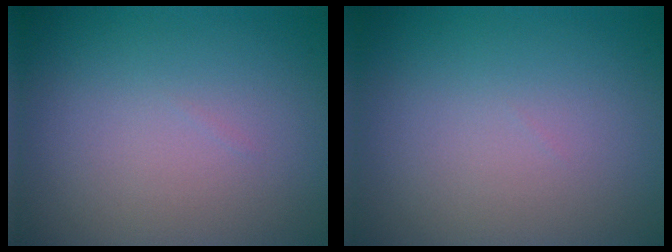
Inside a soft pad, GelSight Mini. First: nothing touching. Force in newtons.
{"total": 0.0}